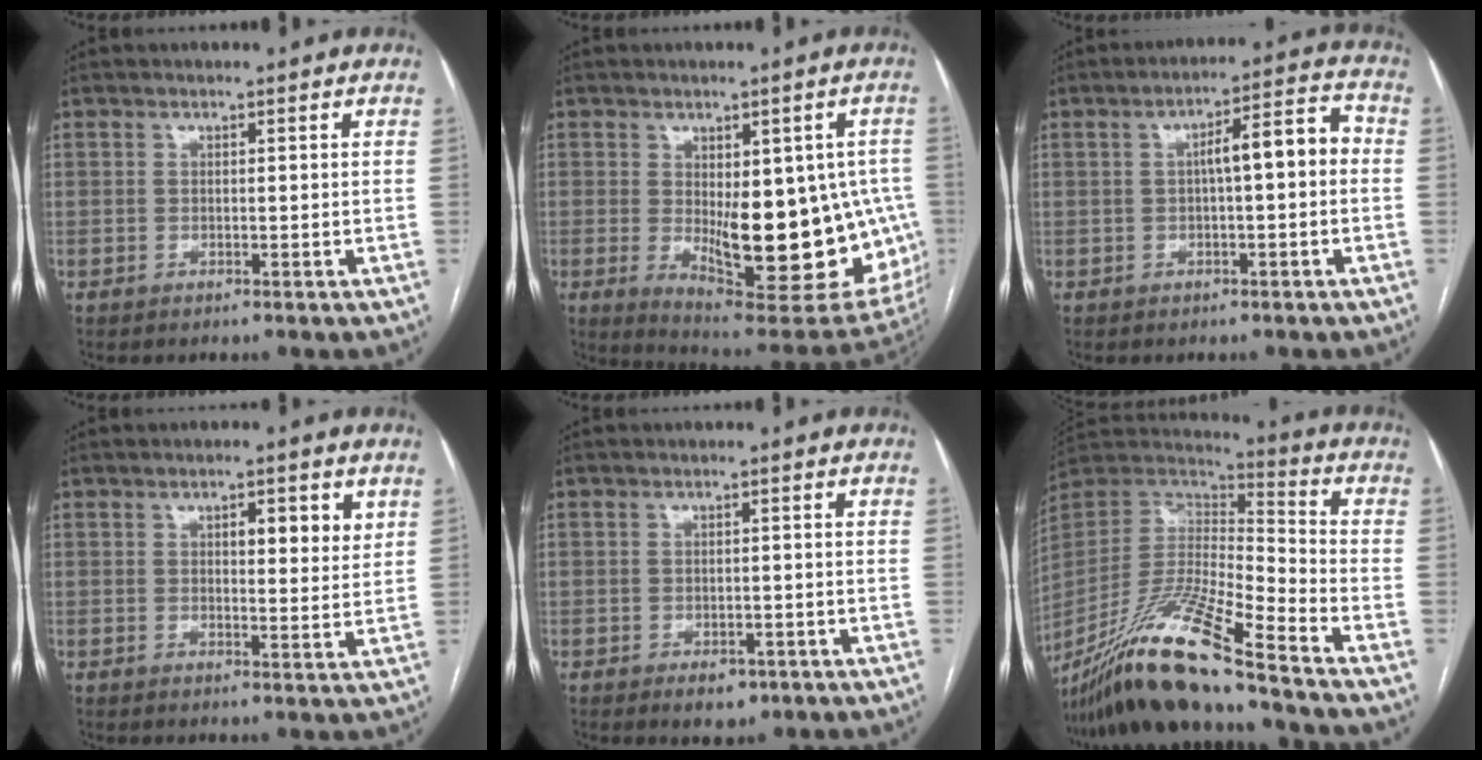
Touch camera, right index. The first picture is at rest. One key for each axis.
{"total": 20.5, "fx": -2.4, "fy": 7.9, "fz": 18.8, "tx": -0.180, "ty": -0.003, "tz": -0.004}
{"total": 7.0, "fx": 0.0, "fy": 1.4, "fz": 6.9, "tx": -0.103, "ty": 0.031, "tz": 0.001}
{"total": 4.8, "fx": 2.2, "fy": 1.5, "fz": 4.0, "tx": -0.057, "ty": -0.004, "tz": 0.029}
{"total": 3.3, "fx": -1.9, "fy": 1.9, "fz": 2.0, "tx": -0.024, "ty": 0.000, "tz": -0.015}
{"total": 21.0, "fx": -15.9, "fy": 0.3, "fz": 13.7, "tx": -0.297, "ty": -0.031, "tz": -0.303}